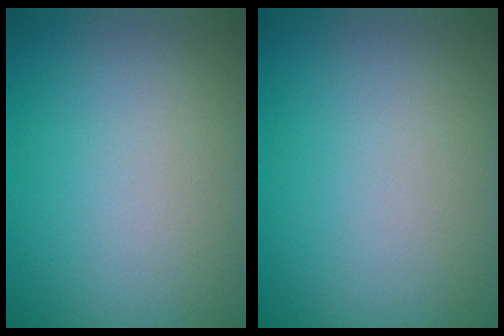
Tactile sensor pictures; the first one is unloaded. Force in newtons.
{"total": 0.0}